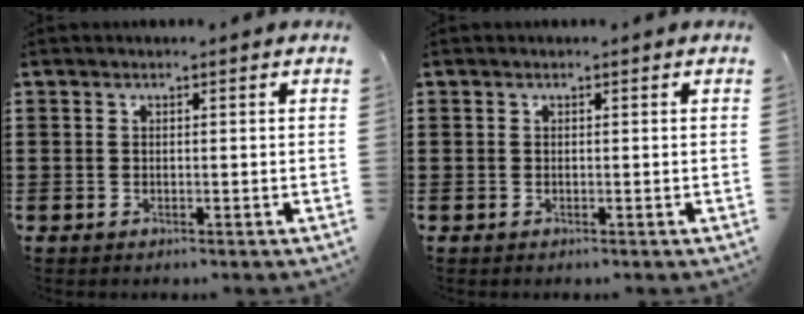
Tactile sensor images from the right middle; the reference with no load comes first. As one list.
[{"total": 0.0}]